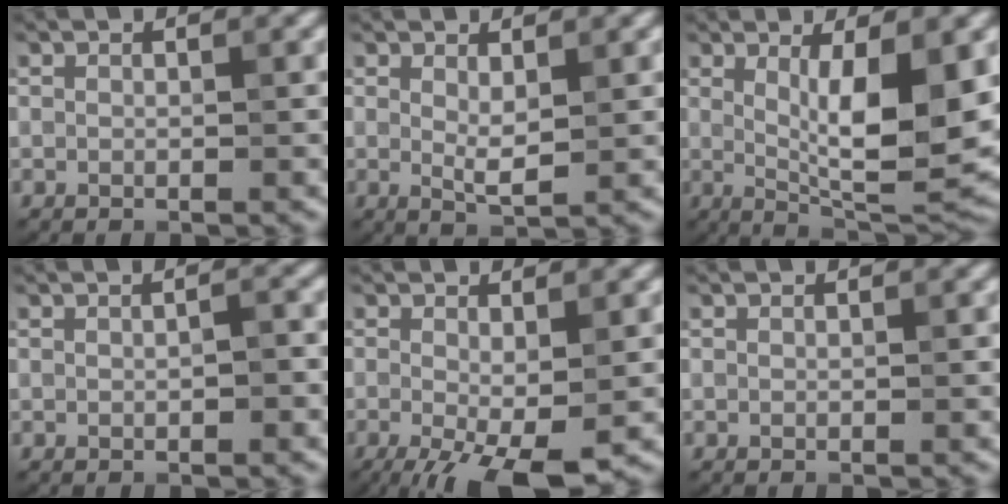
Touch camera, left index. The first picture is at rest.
{"total": 2.0, "force": [0.6, 0.6, 1.8], "torque": [-0.034, -0.008, 0.015]}
{"total": 8.9, "force": [1.1, 2.3, 8.5], "torque": [-0.128, -0.018, 0.028]}
{"total": 1.3, "force": [-0.1, 0.3, 1.3], "torque": [-0.018, 0.002, 0.000]}
{"total": 5.8, "force": [-2.3, 1.6, 5.0], "torque": [-0.089, -0.014, -0.035]}
{"total": 0.0}